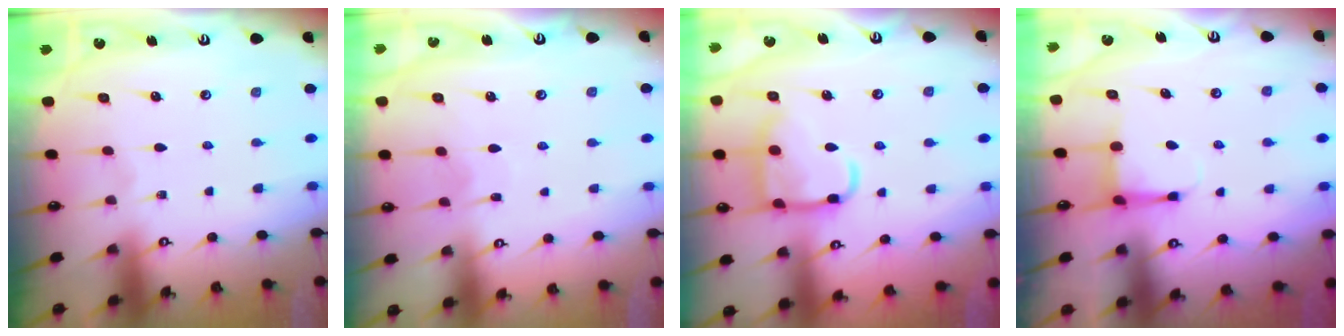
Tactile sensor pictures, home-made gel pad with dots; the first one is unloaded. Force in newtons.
{"total": 4.7, "press": 4.7, "slide": 0.5}
{"total": 13.8, "press": 13.8, "slide": 1.3}
{"total": 4.1, "press": 4.1, "slide": 0.5}